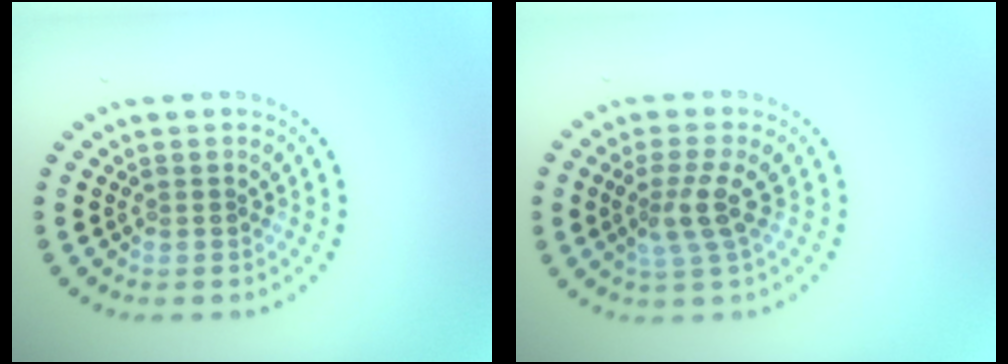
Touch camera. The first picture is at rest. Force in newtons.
{"total": 2.7, "press": 2.2, "slide": 1.7}